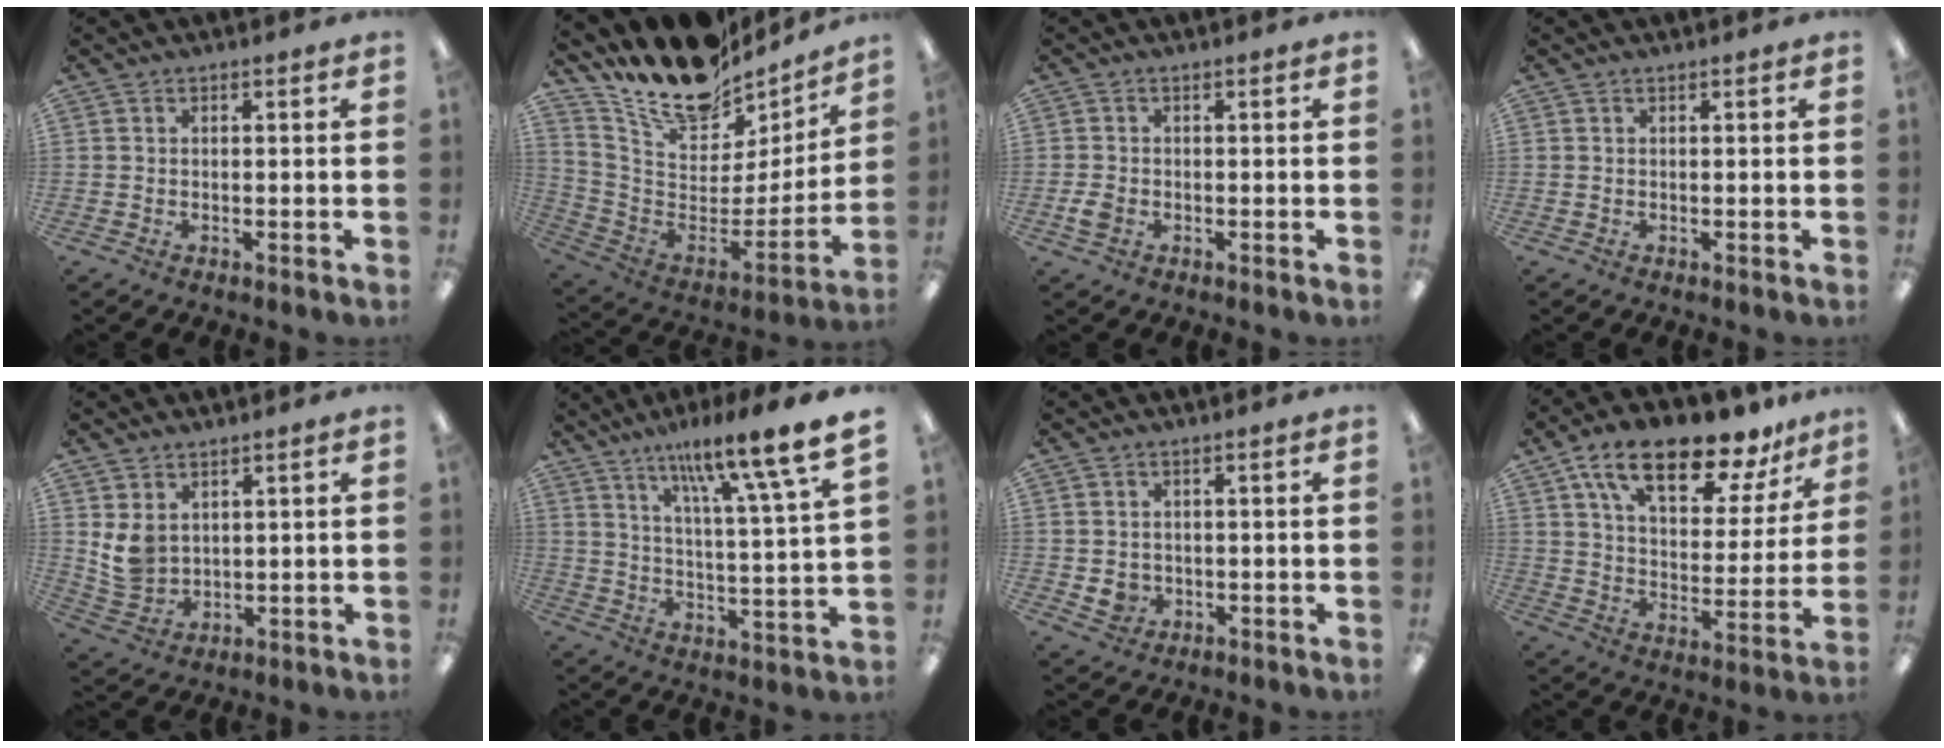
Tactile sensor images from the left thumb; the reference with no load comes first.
{"total": 18.2, "force": [15.0, 7.2, 7.4], "torque": [-0.132, -0.126, 0.262]}
{"total": 2.6, "force": [-0.7, 1.9, 1.6], "torque": [-0.040, -0.001, -0.016]}
{"total": 0.0}
{"total": 6.1, "force": [2.8, 4.6, 2.8], "torque": [-0.062, -0.007, 0.057]}
{"total": 14.7, "force": [11.1, 1.2, 9.6], "torque": [-0.151, -0.075, 0.171]}
{"total": 3.0, "force": [0.1, 2.8, 1.1], "torque": [-0.014, 0.000, 0.003]}
{"total": 17.8, "force": [13.1, 6.3, 10.2], "torque": [-0.166, -0.078, 0.221]}